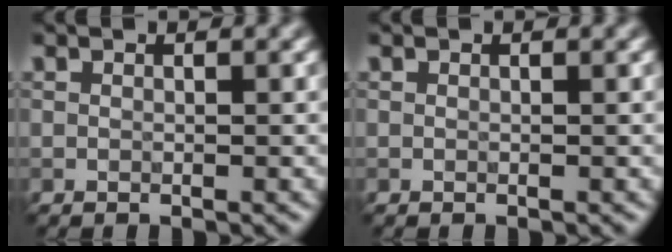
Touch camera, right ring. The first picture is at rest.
{"total": 0.0}